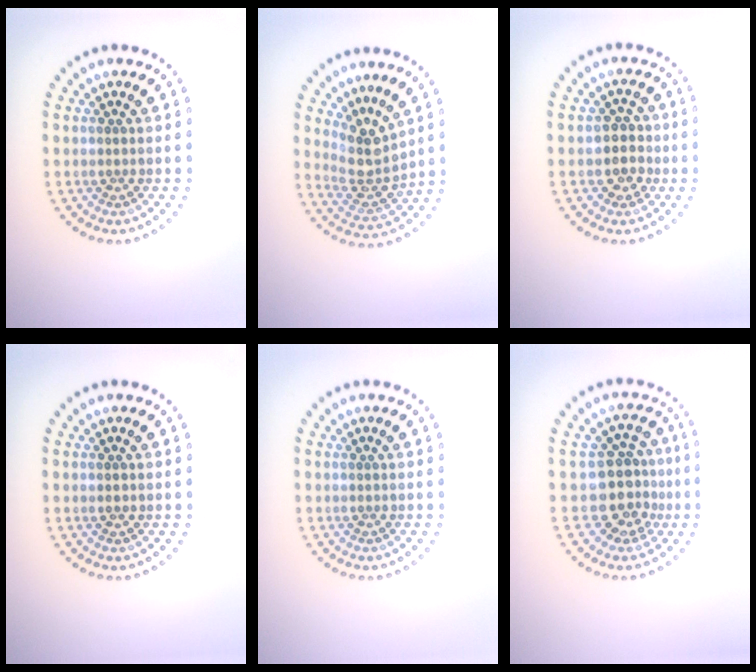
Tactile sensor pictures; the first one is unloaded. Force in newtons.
{"total": 3.8, "press": 2.8, "slide": 2.5}
{"total": 2.4, "press": 2.2, "slide": 1.1}
{"total": 0.9, "press": 0.9, "slide": 0.1}
{"total": 0.0}
{"total": 3.8, "press": 3.0, "slide": 2.4}